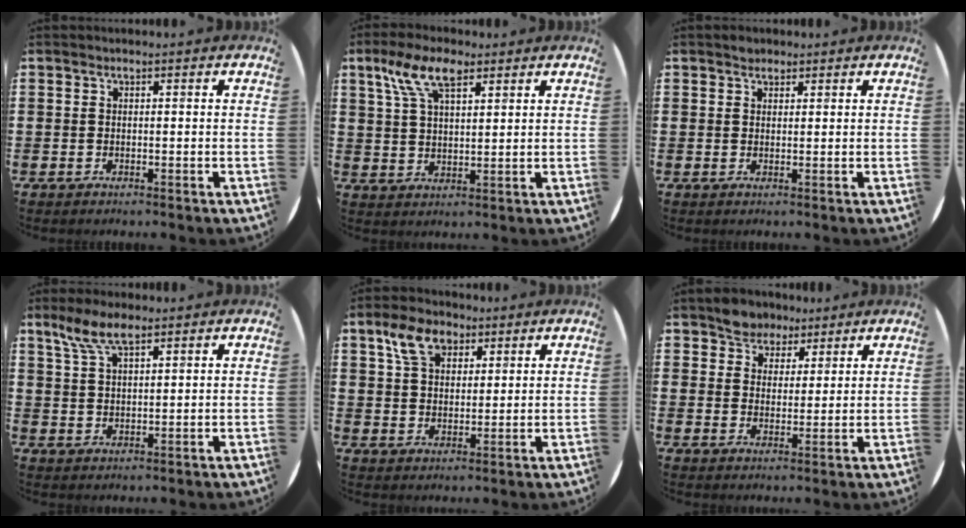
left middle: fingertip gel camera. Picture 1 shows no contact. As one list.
[{"total": 7.2, "force": [4.5, 3.1, 4.8], "torque": [-0.106, 0.008, 0.081]}, {"total": 1.3, "force": [1.1, 0.6, 0.1], "torque": [0.007, 0.000, 0.019]}, {"total": 5.6, "force": [3.8, 1.9, 3.7], "torque": [-0.080, 0.005, 0.068]}, {"total": 6.2, "force": [3.9, 3.9, 2.9], "torque": [-0.055, 0.009, 0.070]}, {"total": 4.5, "force": [3.7, 2.6, -0.1], "torque": [-0.015, 0.005, 0.071]}]